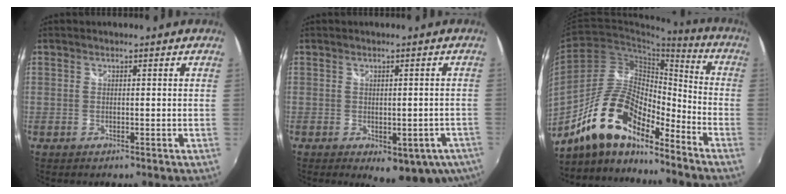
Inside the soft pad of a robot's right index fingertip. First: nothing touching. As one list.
[{"total": 11.4, "force": [-6.6, 5.2, 7.6], "torque": [-0.101, -0.023, -0.072]}, {"total": 17.0, "force": [-12.5, 5.7, 10.0], "torque": [-0.191, 0.004, -0.238]}]